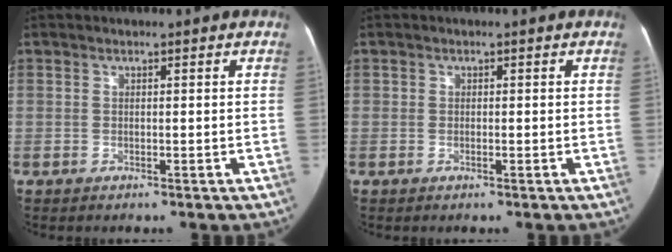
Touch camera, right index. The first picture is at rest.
{"total": 0.0}